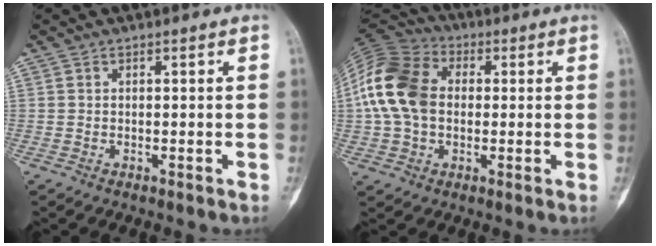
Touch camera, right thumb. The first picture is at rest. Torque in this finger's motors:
{"motor_torque": [-0.33, 1.33, 1.53, -0.06, 0.17]}